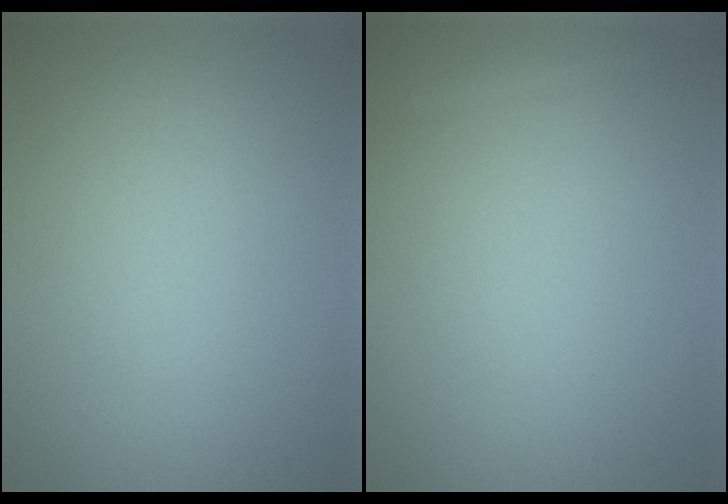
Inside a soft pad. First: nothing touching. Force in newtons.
{"total": 0.9, "press": 0.9, "slide": 0.1}